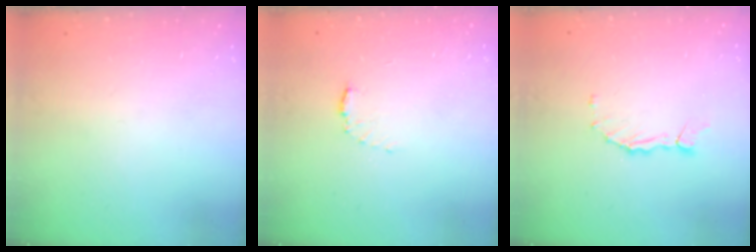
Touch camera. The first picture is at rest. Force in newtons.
{"total": 4.7, "press": 4.7, "slide": 0.6}
{"total": 1.0, "press": 1.0, "slide": 0.2}